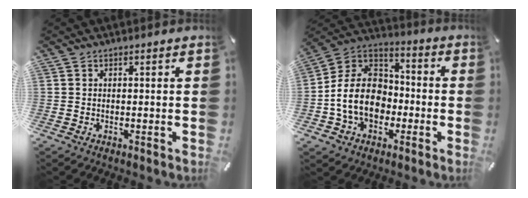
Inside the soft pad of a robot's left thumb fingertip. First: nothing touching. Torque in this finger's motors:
{"motor_torque": [1.95, 2.73, 0.88, -0.30, 0.23]}